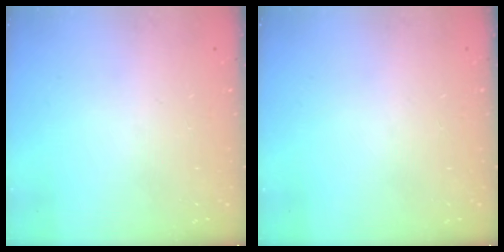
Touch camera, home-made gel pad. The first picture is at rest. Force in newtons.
{"total": 0.0}